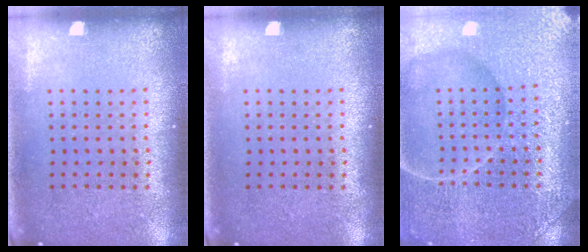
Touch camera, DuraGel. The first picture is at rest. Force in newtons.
{"total": 0.0}
{"total": 4.7, "press": 4.7, "slide": 0.6}